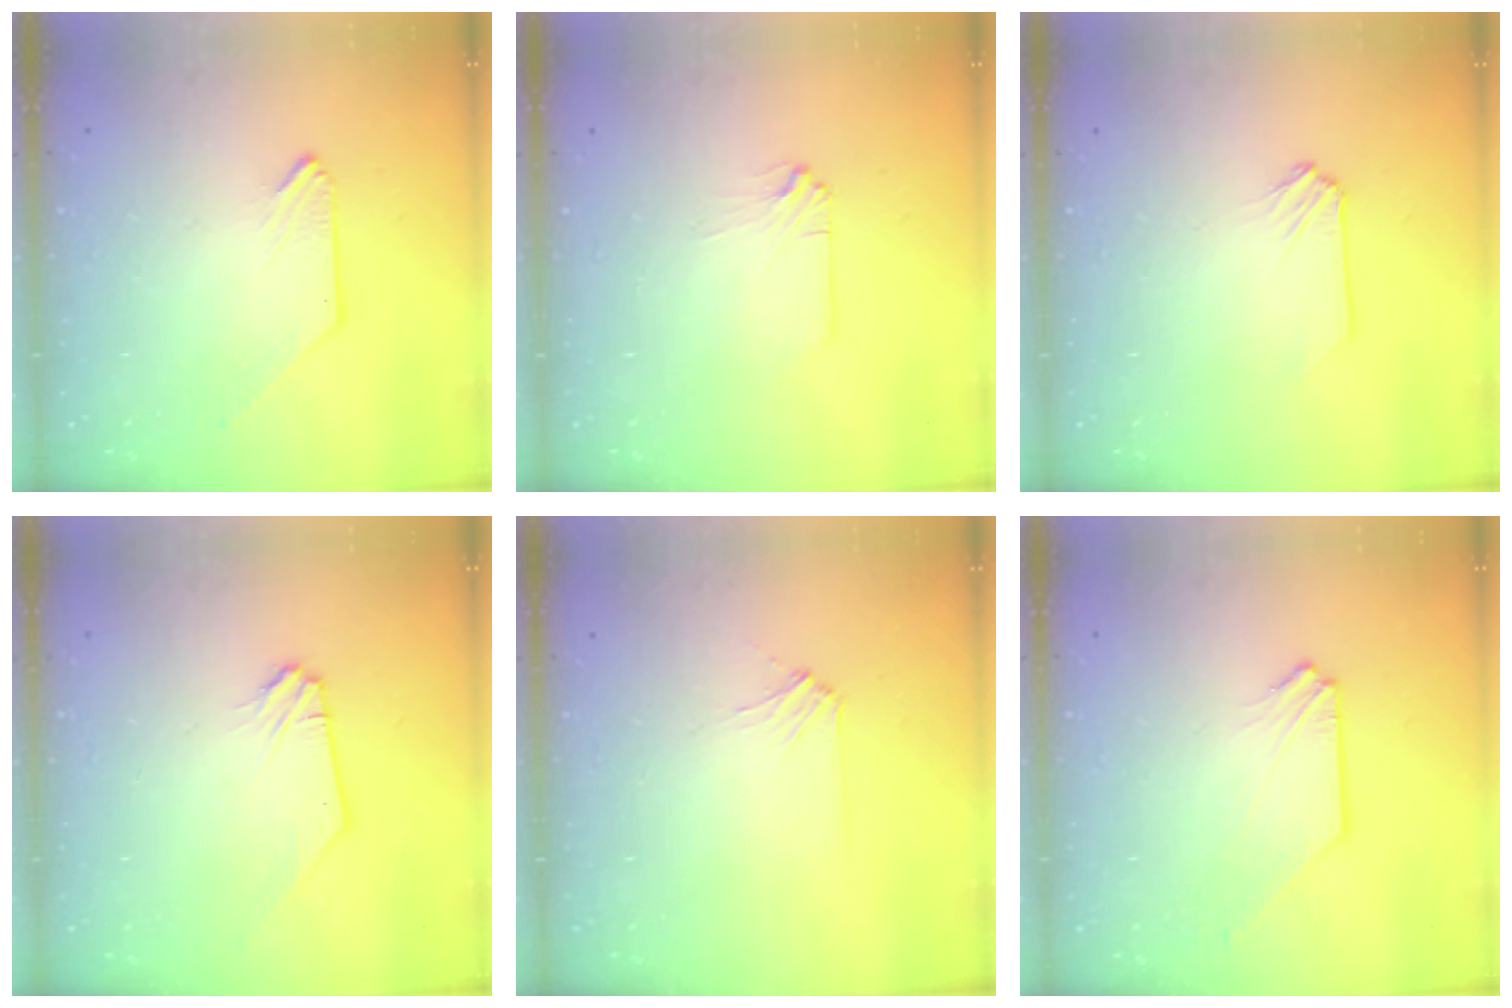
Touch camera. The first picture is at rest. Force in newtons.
{"total": 1.7, "press": 1.7, "slide": 0.4}
{"total": 0.0}
{"total": 1.0, "press": 1.0, "slide": 0.1}
{"total": 3.3, "press": 3.3, "slide": 0.5}
{"total": 1.2, "press": 1.2, "slide": 0.2}